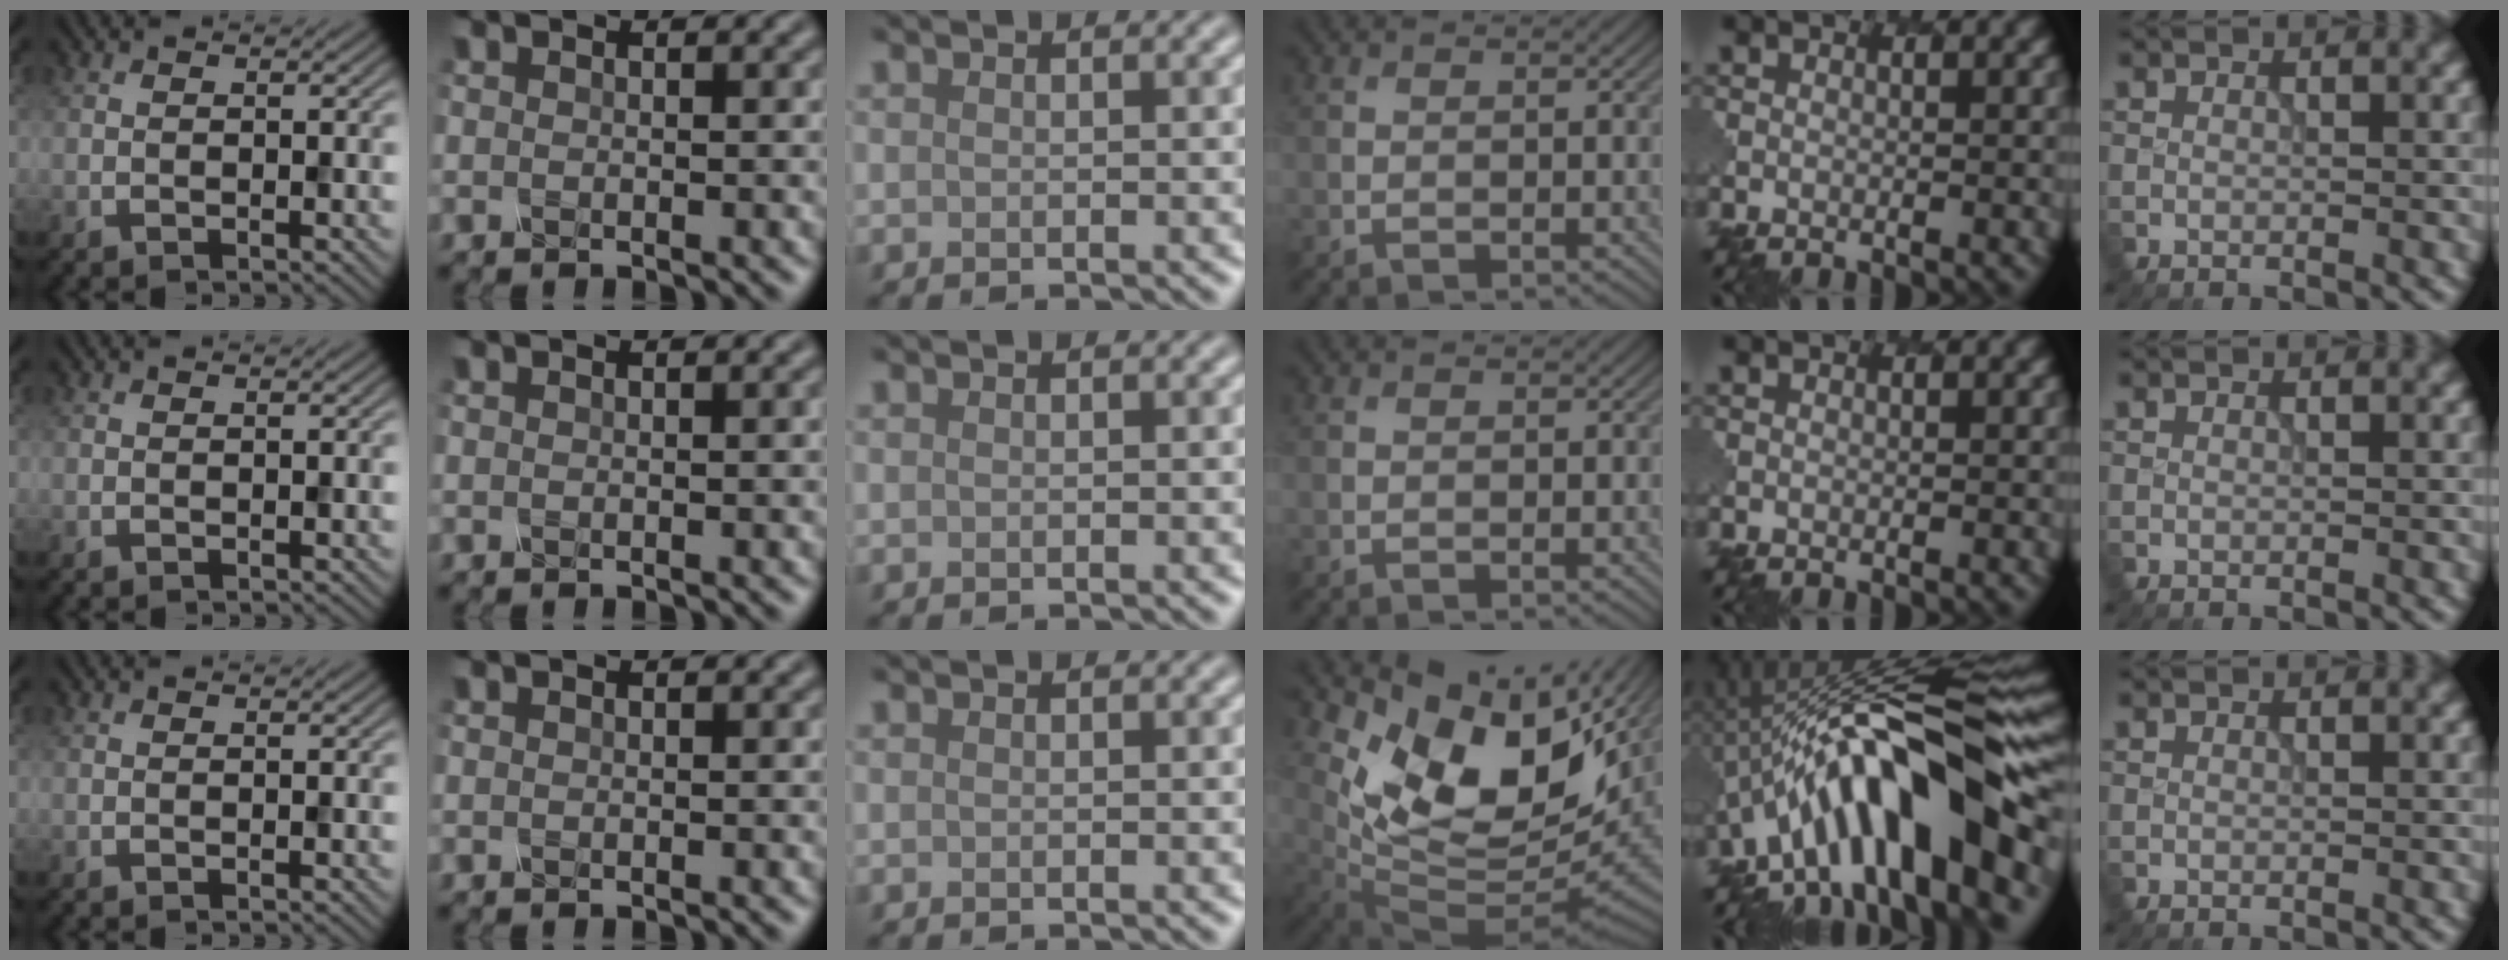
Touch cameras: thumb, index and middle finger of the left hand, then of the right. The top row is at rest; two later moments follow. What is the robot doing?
{"motion": "unscrew", "object": "spray bottle"}